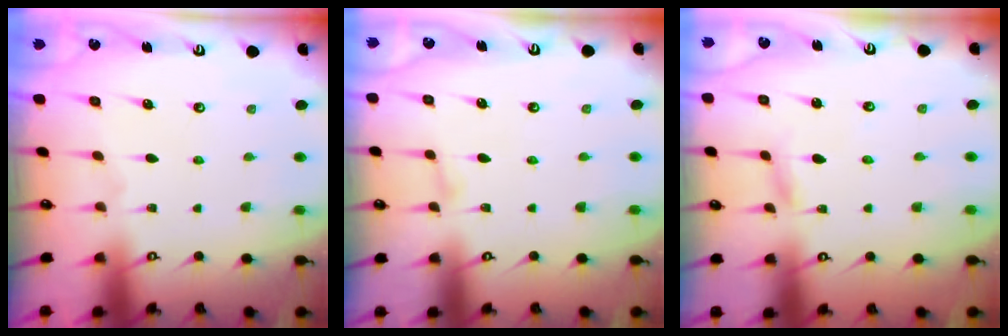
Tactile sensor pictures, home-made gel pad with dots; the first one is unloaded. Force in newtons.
{"total": 2.2, "press": 2.1, "slide": 0.3}
{"total": 2.3, "press": 2.3, "slide": 0.2}